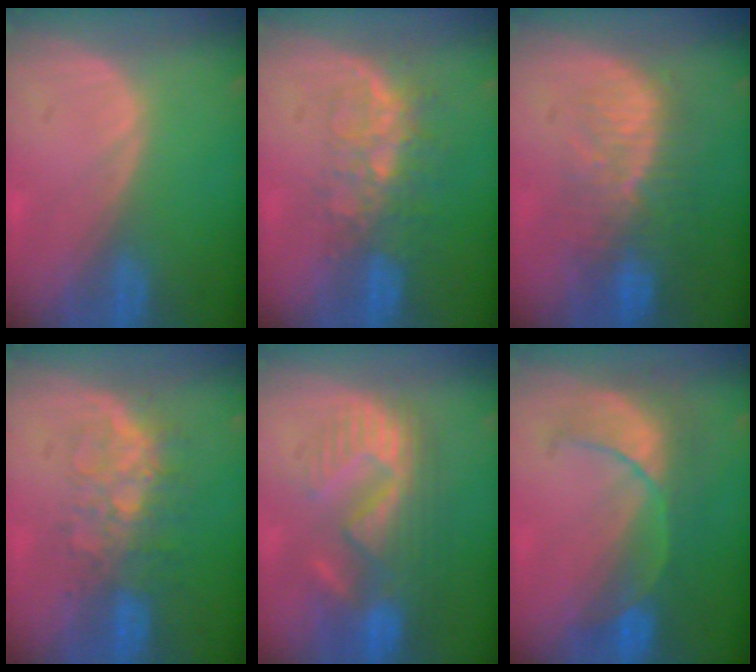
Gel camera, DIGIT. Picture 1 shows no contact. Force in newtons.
{"total": 8.3, "press": 6.8, "slide": 4.7}
{"total": 10.0, "press": 8.5, "slide": 5.3}
{"total": 8.1, "press": 7.1, "slide": 3.8}
{"total": 10.9, "press": 9.6, "slide": 5.1}
{"total": 8.1, "press": 7.9, "slide": 2.0}